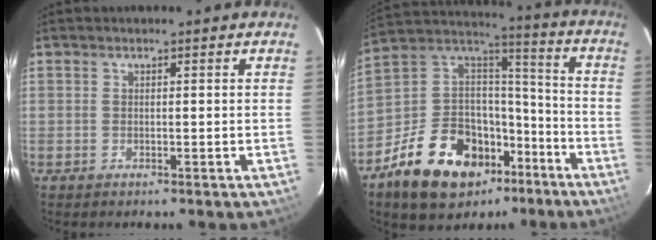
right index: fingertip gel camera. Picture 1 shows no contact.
{"total": 23.8, "force": [-13.1, 14.8, 13.2], "torque": [-0.279, 0.045, -0.198]}